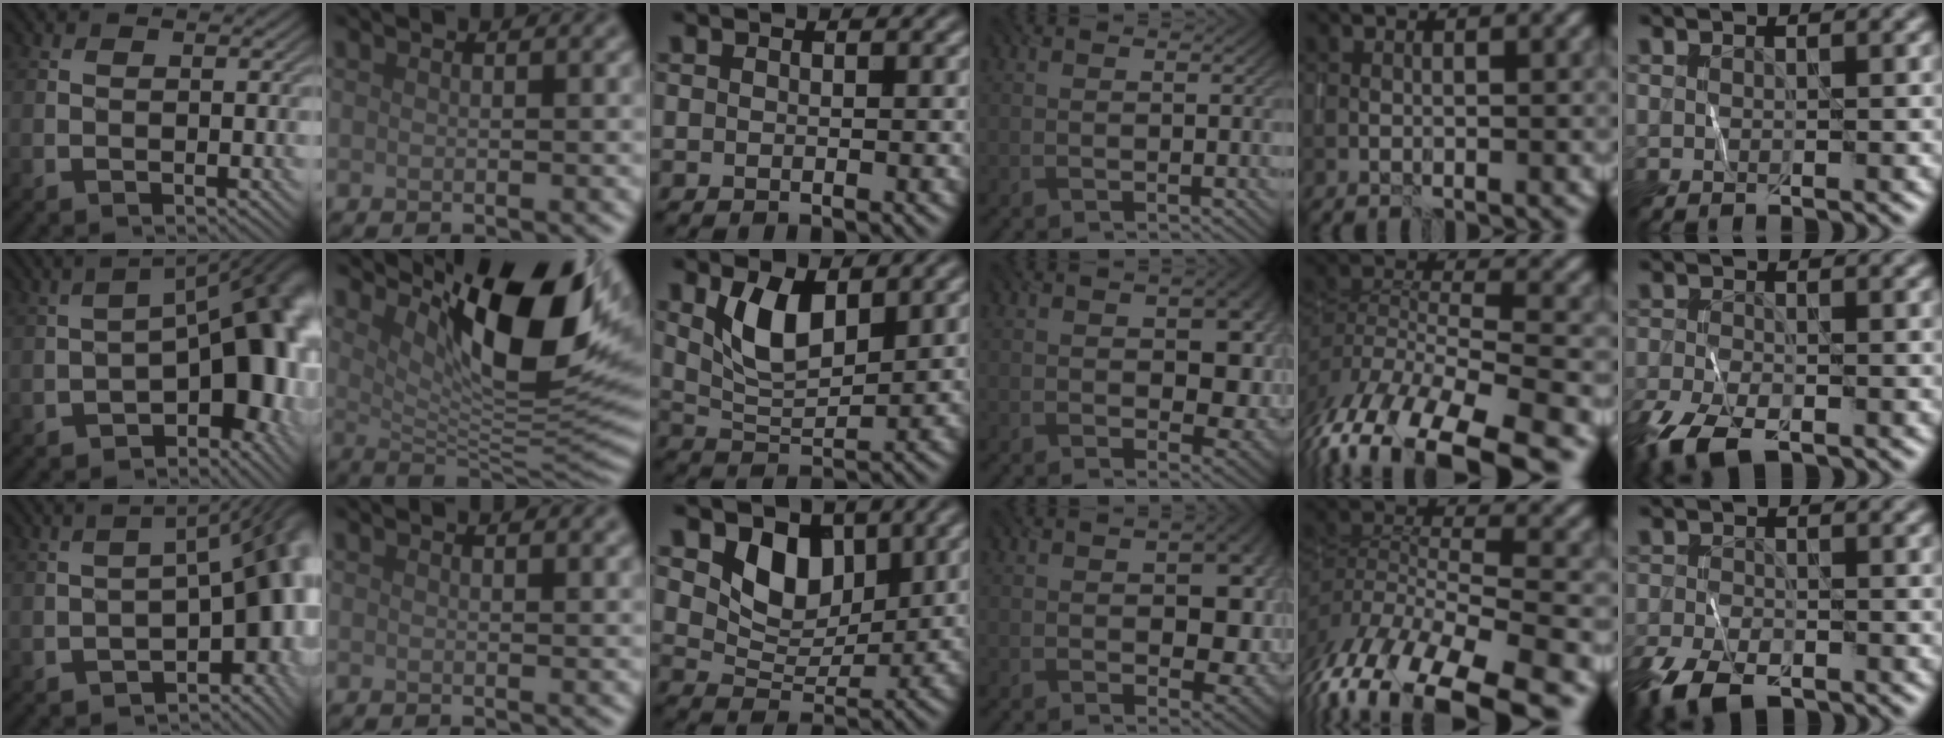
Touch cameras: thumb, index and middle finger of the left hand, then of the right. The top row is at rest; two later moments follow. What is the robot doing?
{"motion": "wrap", "object": "ribbon"}